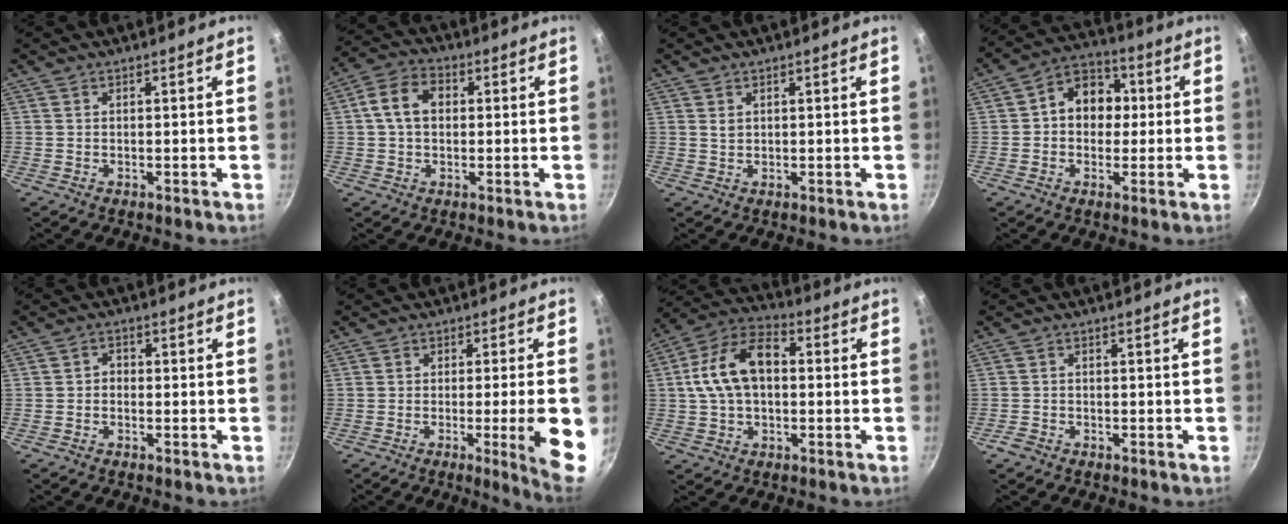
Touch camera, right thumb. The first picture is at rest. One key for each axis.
{"total": 7.8, "fx": 0.9, "fy": 5.7, "fz": 5.2, "tx": -0.081, "ty": 0.018, "tz": 0.004}
{"total": 1.1, "fx": 0.5, "fy": 0.7, "fz": 0.6, "tx": -0.011, "ty": -0.002, "tz": 0.011}
{"total": 10.1, "fx": 0.8, "fy": 8.1, "fz": 5.9, "tx": -0.039, "ty": 0.024, "tz": -0.005}
{"total": 1.3, "fx": -0.4, "fy": 1.0, "fz": 0.6, "tx": -0.009, "ty": 0.007, "tz": -0.010}
{"total": 10.7, "fx": -2.4, "fy": 0.6, "fz": 10.4, "tx": -0.131, "ty": 0.002, "tz": -0.030}
{"total": 13.8, "fx": 0.9, "fy": 8.6, "fz": 10.8, "tx": -0.178, "ty": 0.036, "tz": 0.001}
{"total": 1.7, "fx": -1.3, "fy": 1.0, "fz": 0.5, "tx": -0.015, "ty": 0.011, "tz": -0.027}